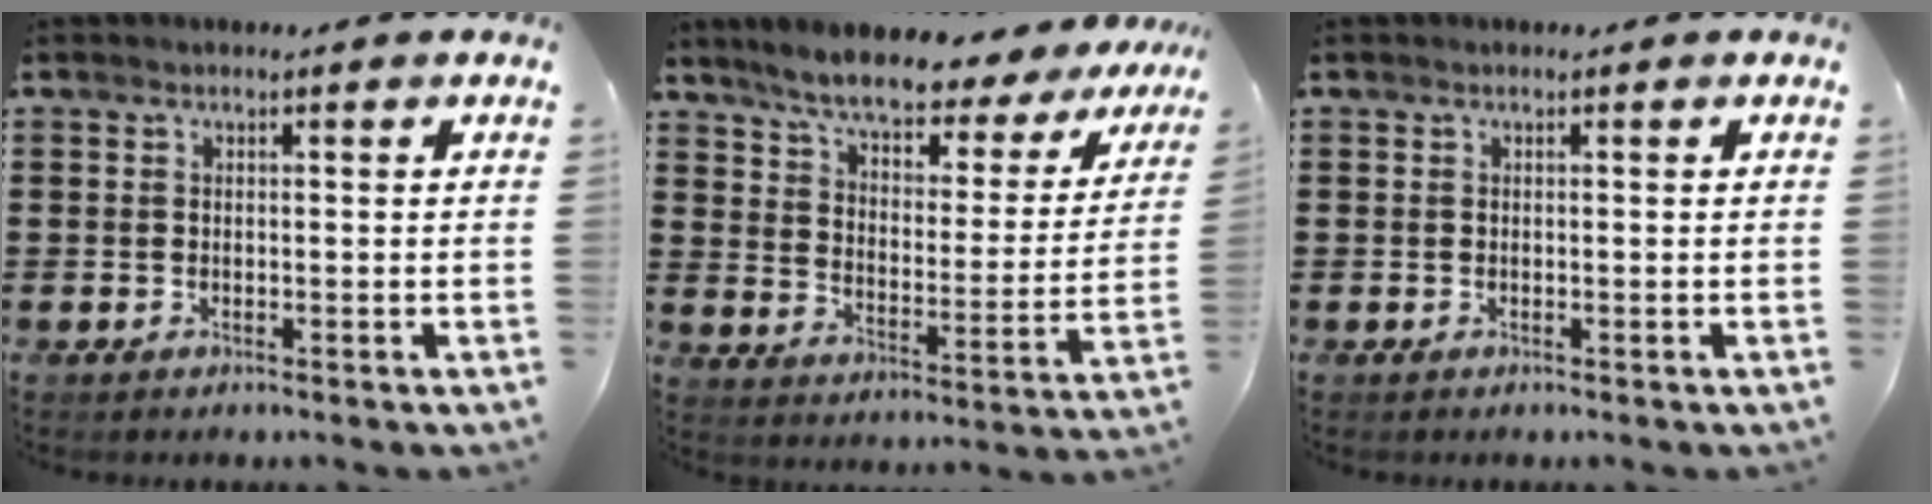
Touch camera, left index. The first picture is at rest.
{"total": 7.1, "force": [6.4, 0.8, 3.1], "torque": [-0.081, -0.041, 0.102]}
{"total": 0.0}